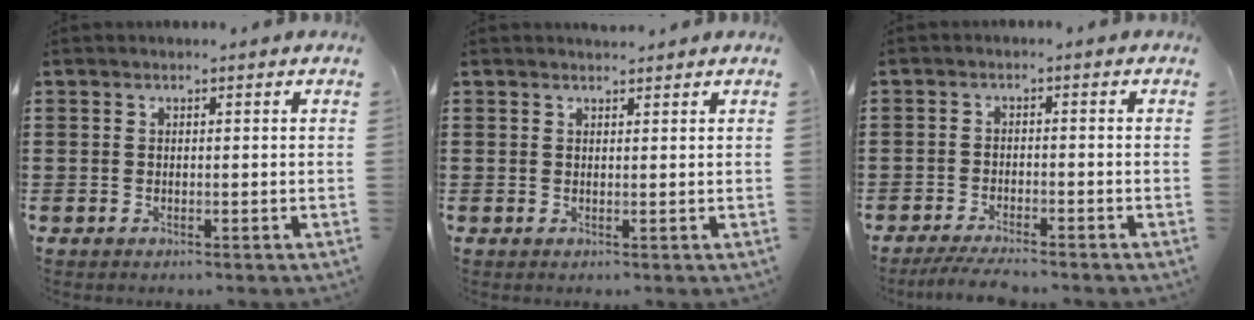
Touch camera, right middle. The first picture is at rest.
{"total": 1.2, "force": [1.2, 0.3, -0.1], "torque": [0.005, -0.004, 0.021]}
{"total": 3.3, "force": [-3.0, 0.1, 1.3], "torque": [-0.029, -0.005, -0.061]}